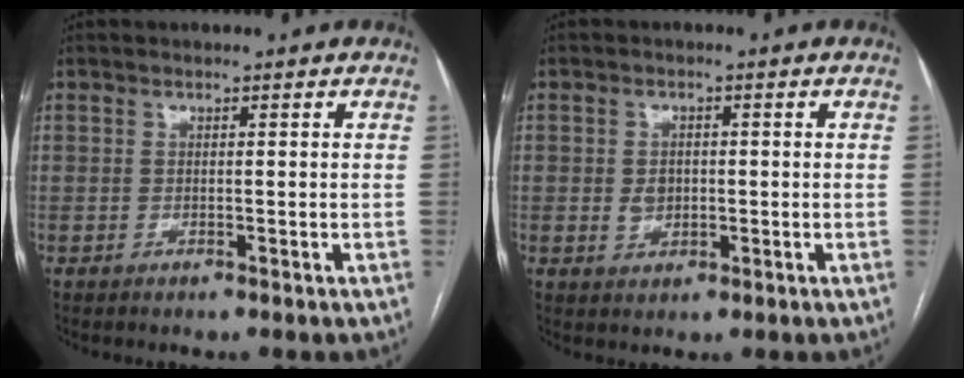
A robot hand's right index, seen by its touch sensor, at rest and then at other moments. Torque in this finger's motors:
{"motor_torque": [0.11, 0.27, -0.01, 0.00]}